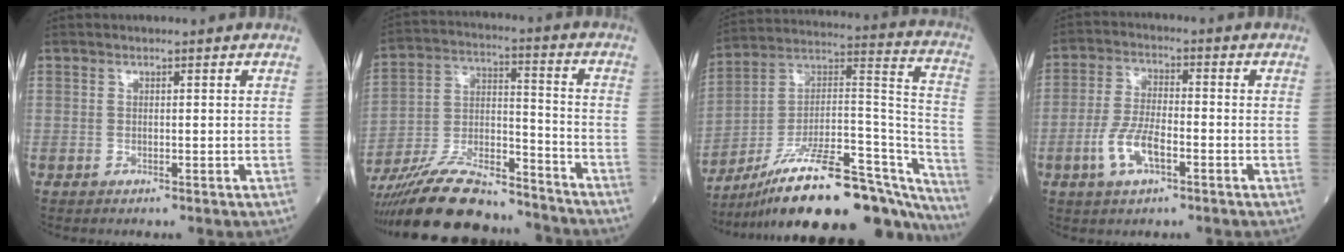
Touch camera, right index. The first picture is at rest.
{"total": 19.9, "force": [-17.9, 3.9, 7.9], "torque": [-0.171, 0.001, -0.309]}
{"total": 30.9, "force": [-24.5, 6.8, 17.5], "torque": [-0.201, 0.025, -0.366]}
{"total": 7.0, "force": [-2.9, 2.4, 5.9], "torque": [-0.126, 0.001, -0.056]}